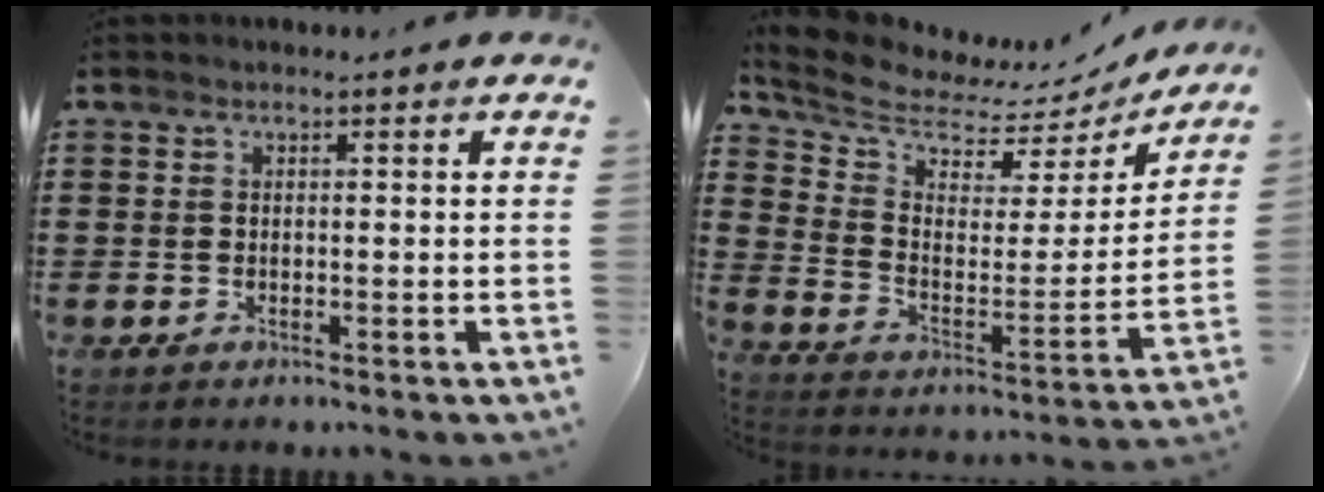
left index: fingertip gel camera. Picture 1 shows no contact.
{"total": 6.6, "force": [6.2, 2.0, 1.1], "torque": [-0.064, -0.055, 0.104]}